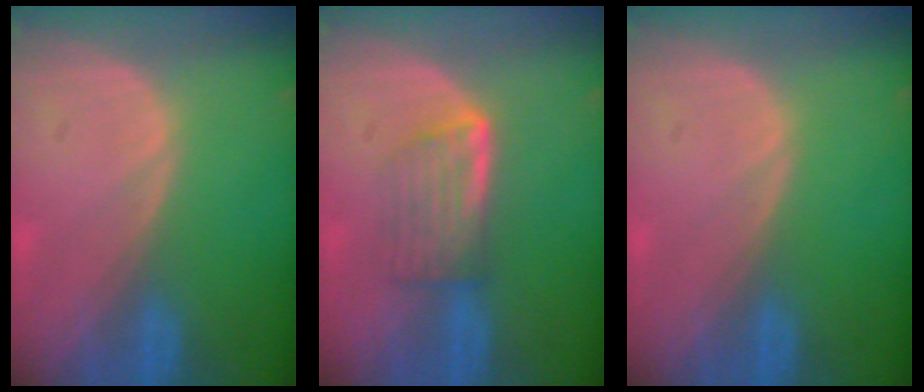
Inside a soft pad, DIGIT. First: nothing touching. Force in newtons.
{"total": 5.8, "press": 5.0, "slide": 2.9}
{"total": 0.0}